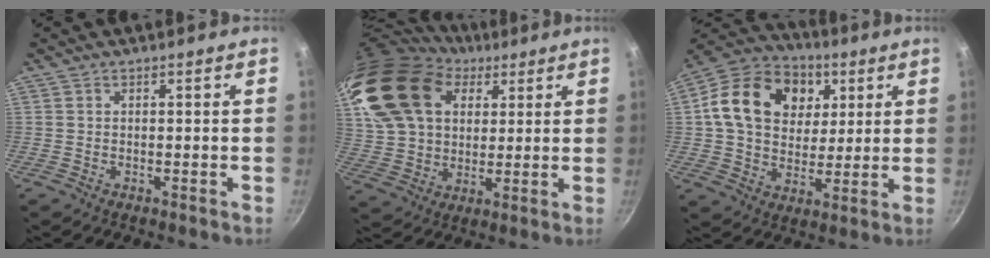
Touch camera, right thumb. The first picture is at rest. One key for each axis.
{"total": 23.0, "fx": 9.3, "fy": 16.1, "fz": 13.5, "tx": -0.243, "ty": 0.008, "tz": 0.173}
{"total": 20.0, "fx": 5.2, "fy": 15.4, "fz": 11.7, "tx": -0.182, "ty": 0.009, "tz": 0.078}